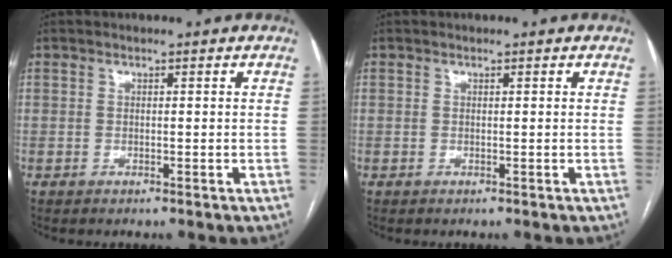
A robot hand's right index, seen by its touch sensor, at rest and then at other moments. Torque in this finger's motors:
{"motor_torque": [0.02, 0.03, 0.04, 0.01]}